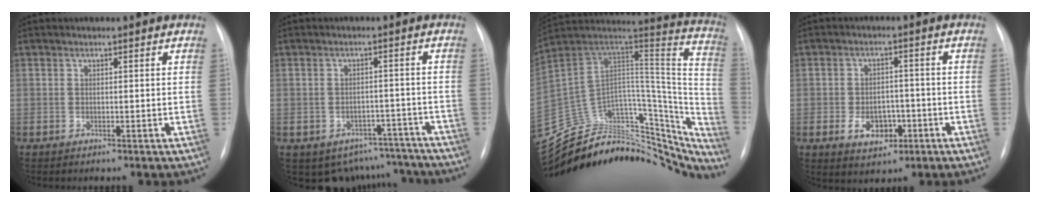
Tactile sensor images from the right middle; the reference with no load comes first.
{"total": 10.1, "force": [-8.4, 5.5, 0.7], "torque": [0.007, 0.031, -0.091]}
{"total": 39.7, "force": [-34.0, 14.9, 14.1], "torque": [-0.201, 0.036, -0.437]}
{"total": 5.9, "force": [-2.2, 4.0, 3.7], "torque": [-0.062, 0.005, -0.028]}